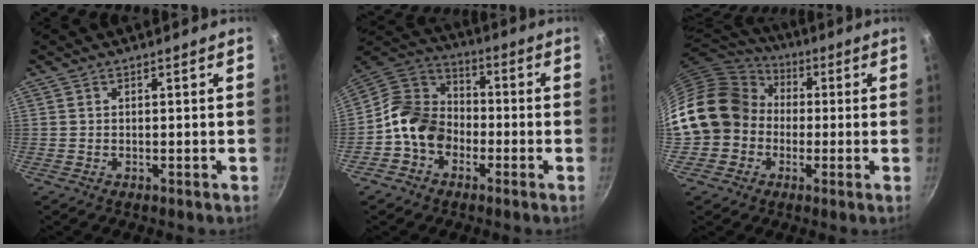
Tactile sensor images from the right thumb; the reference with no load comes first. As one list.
[{"total": 11.8, "force": [-3.6, 9.4, 6.2], "torque": [-0.076, 0.044, -0.087]}, {"total": 18.1, "force": [-0.8, 15.6, 9.1], "torque": [-0.146, 0.053, -0.020]}]